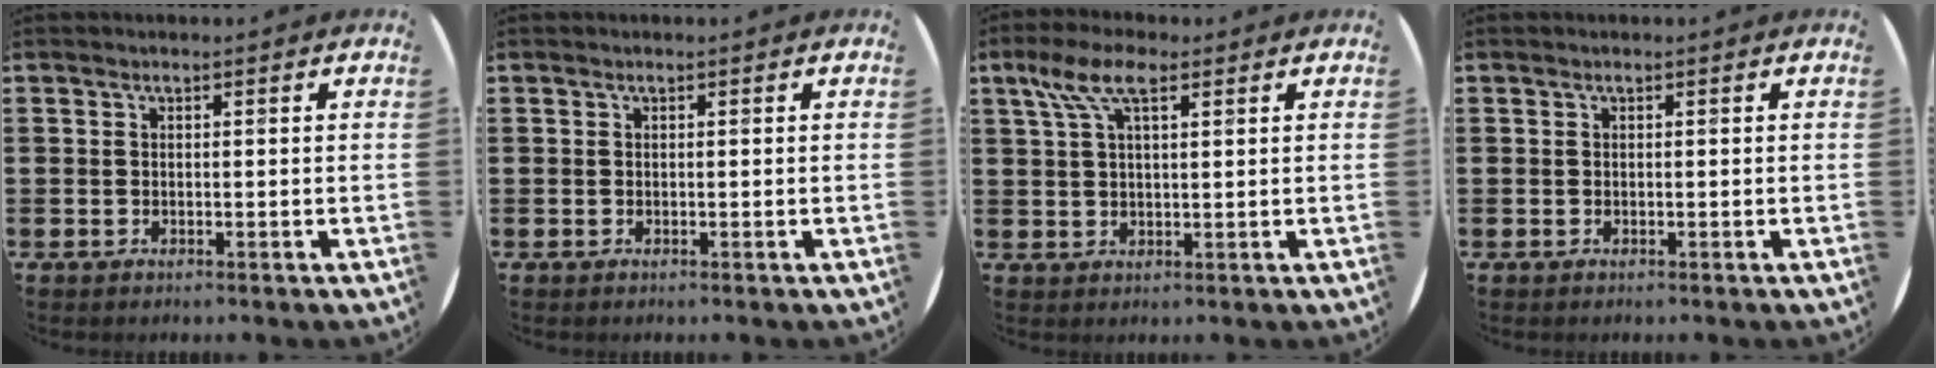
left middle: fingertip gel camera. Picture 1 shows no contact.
{"total": 0.0}
{"total": 6.1, "force": [3.3, 2.4, 4.6], "torque": [-0.099, 0.012, 0.057]}
{"total": 0.0}